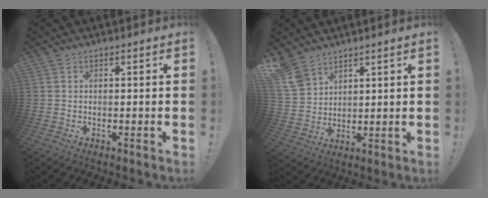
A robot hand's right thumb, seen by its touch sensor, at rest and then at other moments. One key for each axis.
{"total": 8.3, "fx": 6.5, "fy": 4.5, "fz": 2.6, "tx": -0.065, "ty": -0.035, "tz": 0.132}